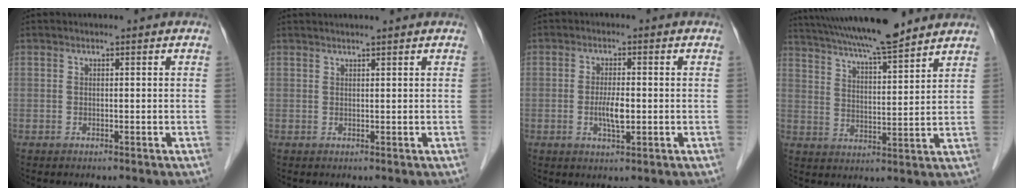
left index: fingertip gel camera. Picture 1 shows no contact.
{"total": 3.2, "force": [2.9, -0.2, 1.4], "torque": [-0.015, 0.022, 0.041]}
{"total": 3.6, "force": [-0.6, 0.9, 3.5], "torque": [-0.070, -0.002, -0.009]}
{"total": 16.7, "force": [14.6, 0.8, 8.0], "torque": [-0.141, 0.022, 0.231]}